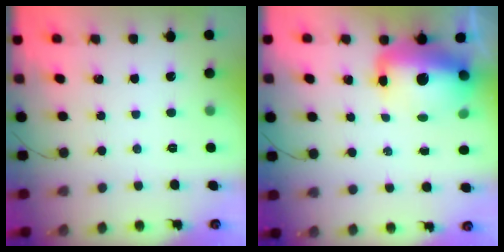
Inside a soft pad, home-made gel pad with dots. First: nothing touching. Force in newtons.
{"total": 16.0, "press": 15.5, "slide": 3.9}